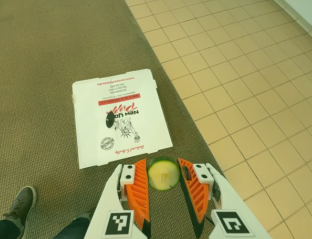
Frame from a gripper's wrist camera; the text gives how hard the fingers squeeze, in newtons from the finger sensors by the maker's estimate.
{"total": 7.4, "left": 7.4, "right": 7.3}